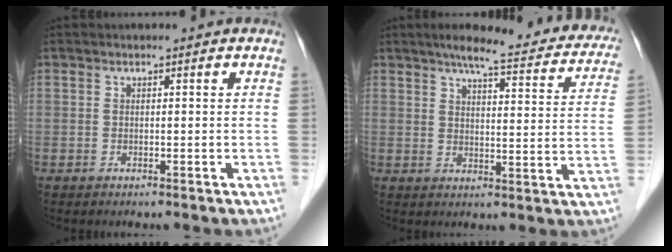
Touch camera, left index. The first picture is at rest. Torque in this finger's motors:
{"motor_torque": [-0.75, -0.97, 0.27, 0.05]}